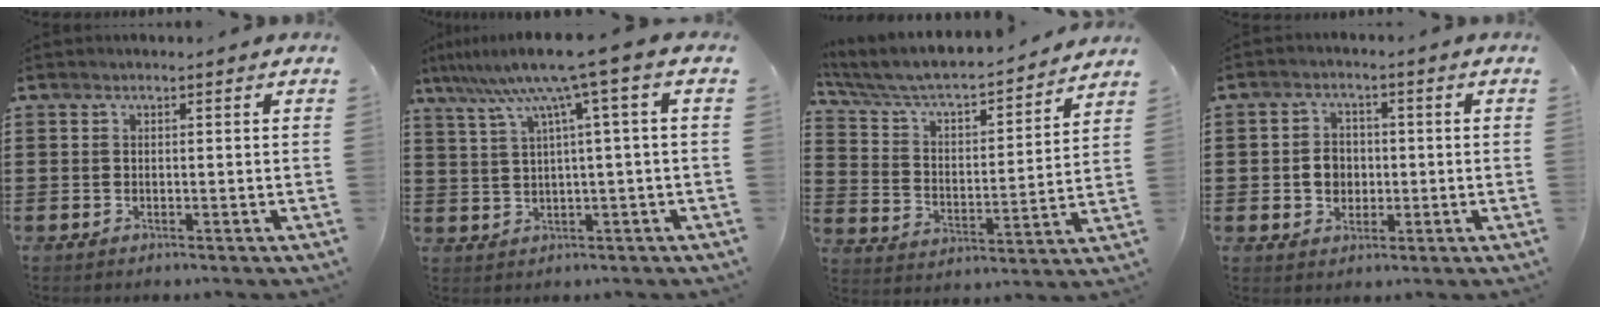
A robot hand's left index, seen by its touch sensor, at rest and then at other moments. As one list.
[{"total": 8.1, "force": [3.5, -0.8, 7.3], "torque": [-0.148, -0.017, 0.054]}, {"total": 5.5, "force": [5.0, 0.9, 2.1], "torque": [-0.066, -0.043, 0.076]}, {"total": 4.2, "force": [-0.4, 3.5, 2.2], "torque": [-0.044, 0.006, -0.014]}]